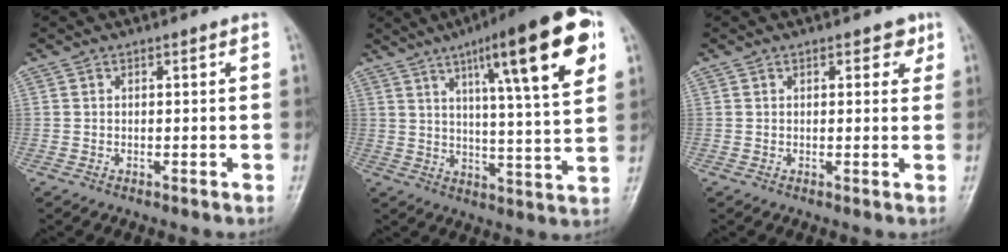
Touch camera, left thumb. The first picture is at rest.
{"total": 20.8, "force": [9.4, 3.7, 18.2], "torque": [-0.247, -0.017, 0.135]}
{"total": 2.7, "force": [1.4, 1.6, 1.7], "torque": [-0.003, -0.003, 0.013]}